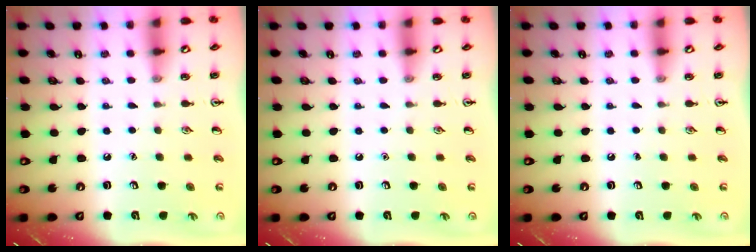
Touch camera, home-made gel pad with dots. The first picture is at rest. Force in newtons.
{"total": 0.0}
{"total": 0.0}